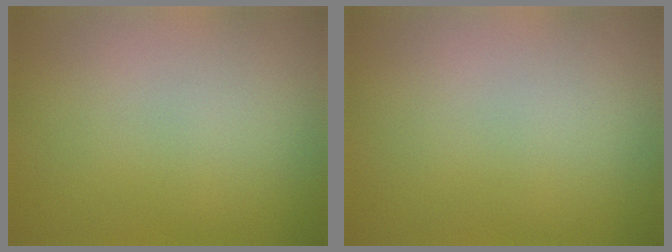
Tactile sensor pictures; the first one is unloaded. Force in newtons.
{"total": 0.0}